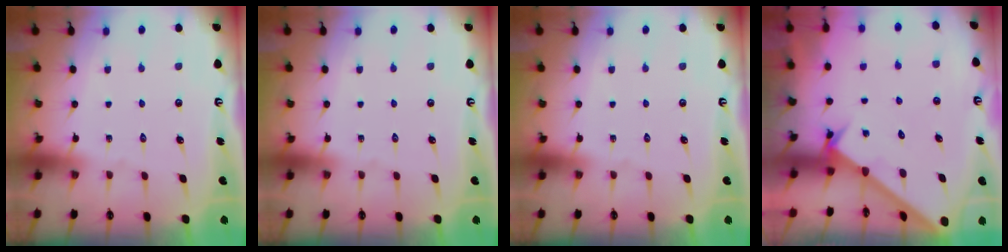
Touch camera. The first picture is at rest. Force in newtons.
{"total": 0.0}
{"total": 0.0}
{"total": 2.2, "press": 2.2, "slide": 0.2}